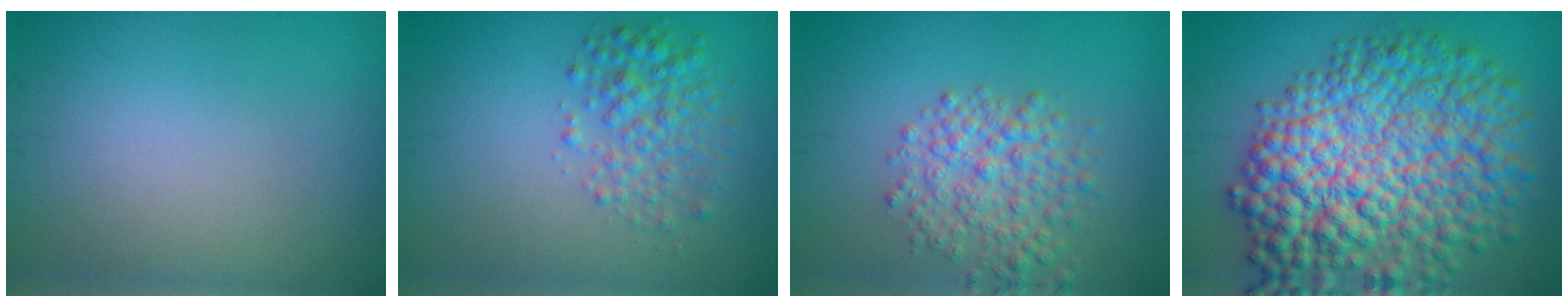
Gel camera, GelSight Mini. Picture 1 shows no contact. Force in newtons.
{"total": 3.4, "press": 3.4, "slide": 0.1}
{"total": 4.1, "press": 4.1, "slide": 0.2}
{"total": 13.9, "press": 13.9, "slide": 0.3}